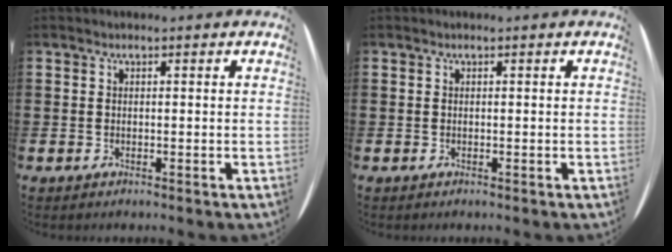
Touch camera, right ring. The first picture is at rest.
{"total": 0.0}